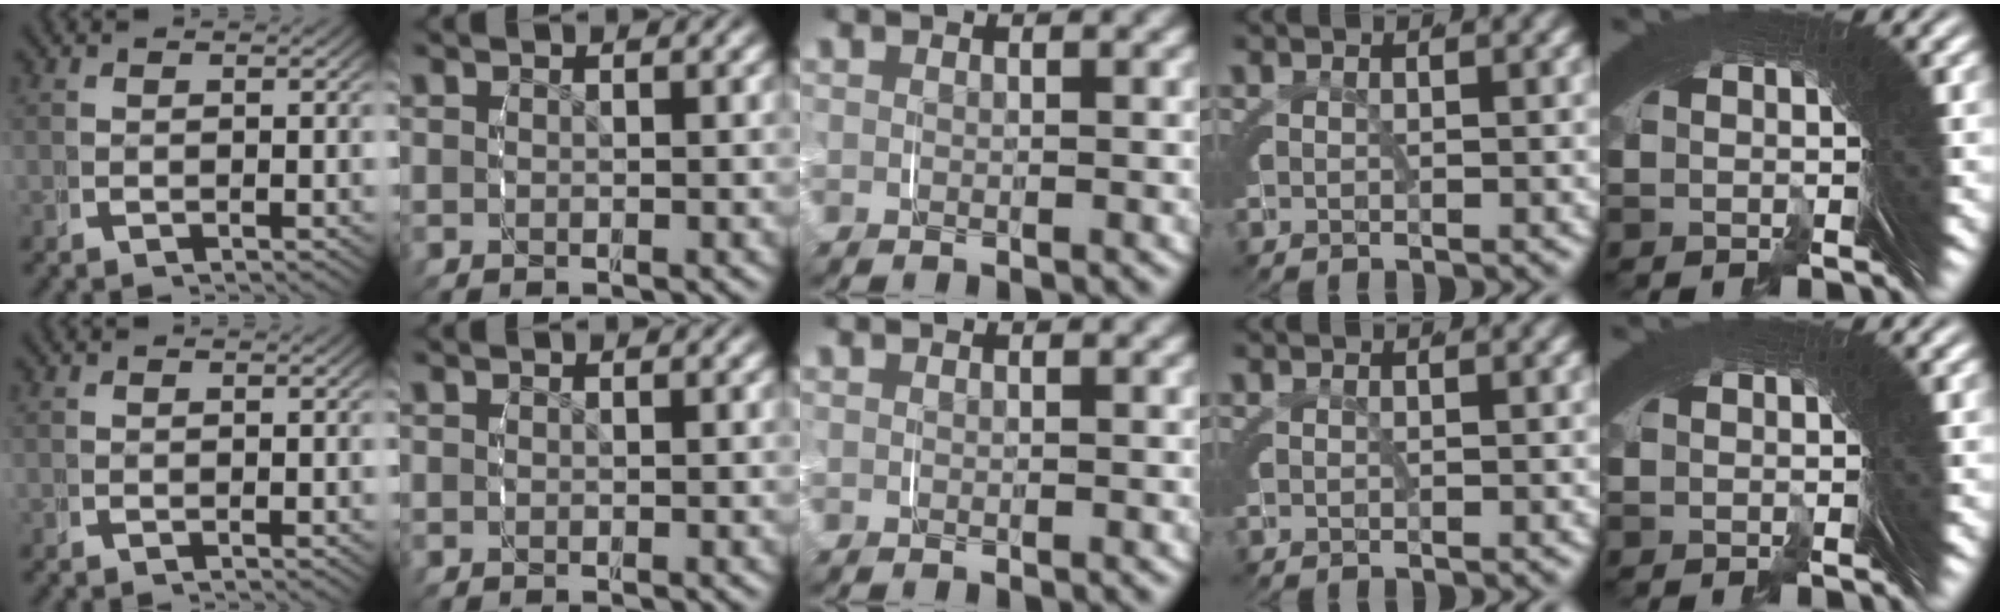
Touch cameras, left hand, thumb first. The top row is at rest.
{}